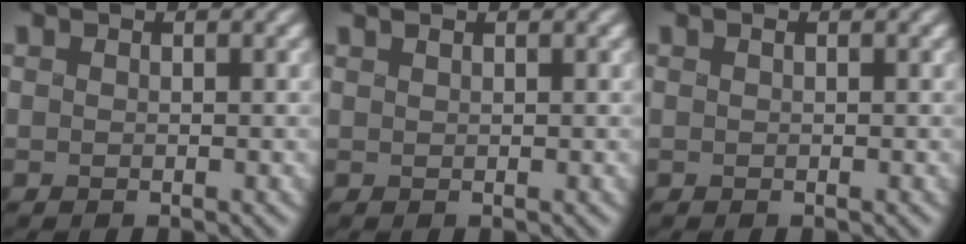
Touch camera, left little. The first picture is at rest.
{"total": 1.0, "force": [0.7, 0.4, 0.7], "torque": [0.000, 0.000, 0.002]}
{"total": 0.7, "force": [0.3, 0.4, 0.6], "torque": [-0.004, -0.003, -0.004]}